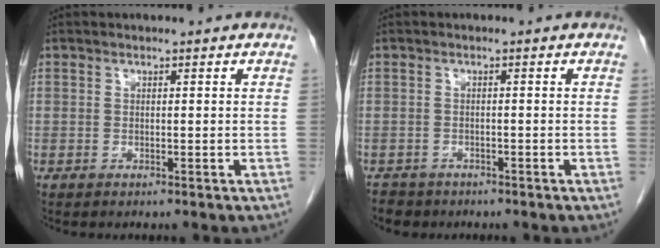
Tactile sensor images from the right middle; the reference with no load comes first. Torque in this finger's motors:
{"motor_torque": [0.29, -0.16, -0.01, 0.00]}